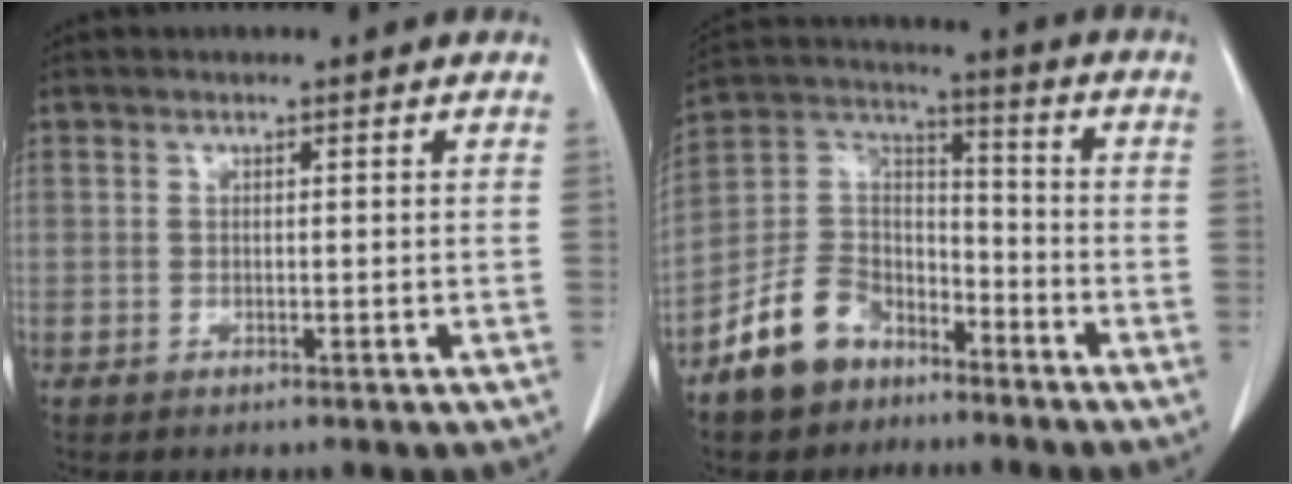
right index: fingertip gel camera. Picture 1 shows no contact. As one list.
[{"total": 11.2, "force": [-7.3, 7.3, 4.3], "torque": [-0.097, 0.028, -0.137]}]